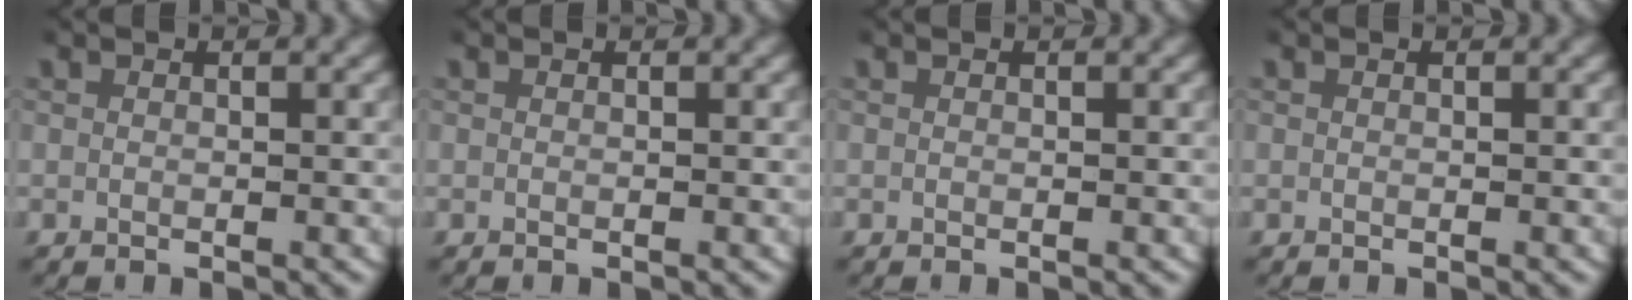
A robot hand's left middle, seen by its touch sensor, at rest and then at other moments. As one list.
[{"total": 0.0}, {"total": 0.0}, {"total": 0.0}]